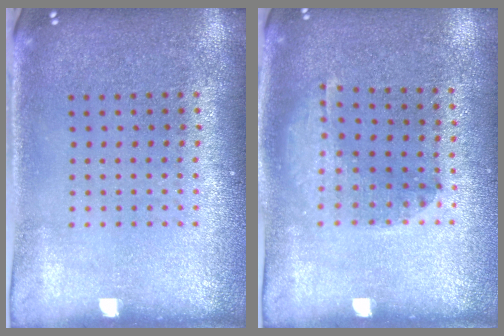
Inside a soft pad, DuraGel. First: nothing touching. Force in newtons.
{"total": 1.1, "press": 1.0, "slide": 0.2}